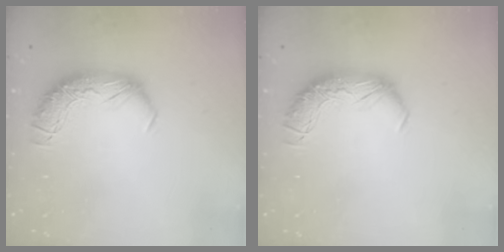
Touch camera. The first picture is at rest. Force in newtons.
{"total": 0.0}